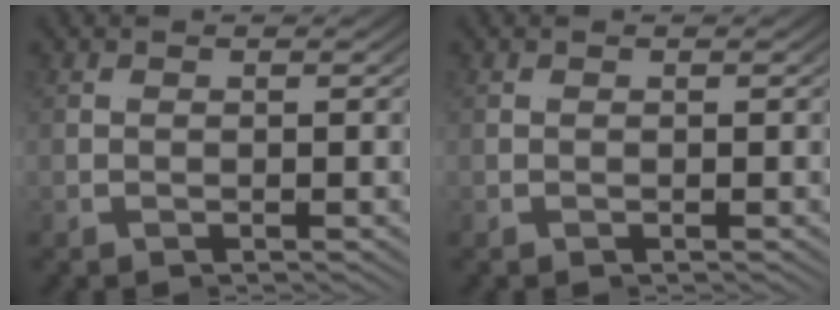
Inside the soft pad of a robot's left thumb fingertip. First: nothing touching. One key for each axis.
{"total": 0.0}